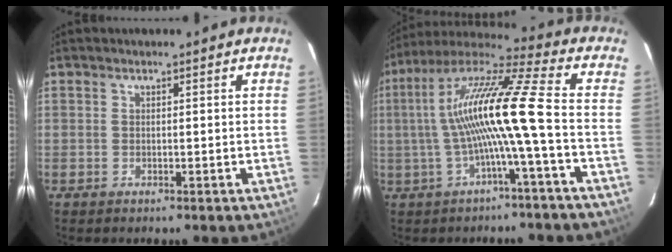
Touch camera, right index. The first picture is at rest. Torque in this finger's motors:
{"motor_torque": [1.53, -0.61, 1.05, 0.21]}